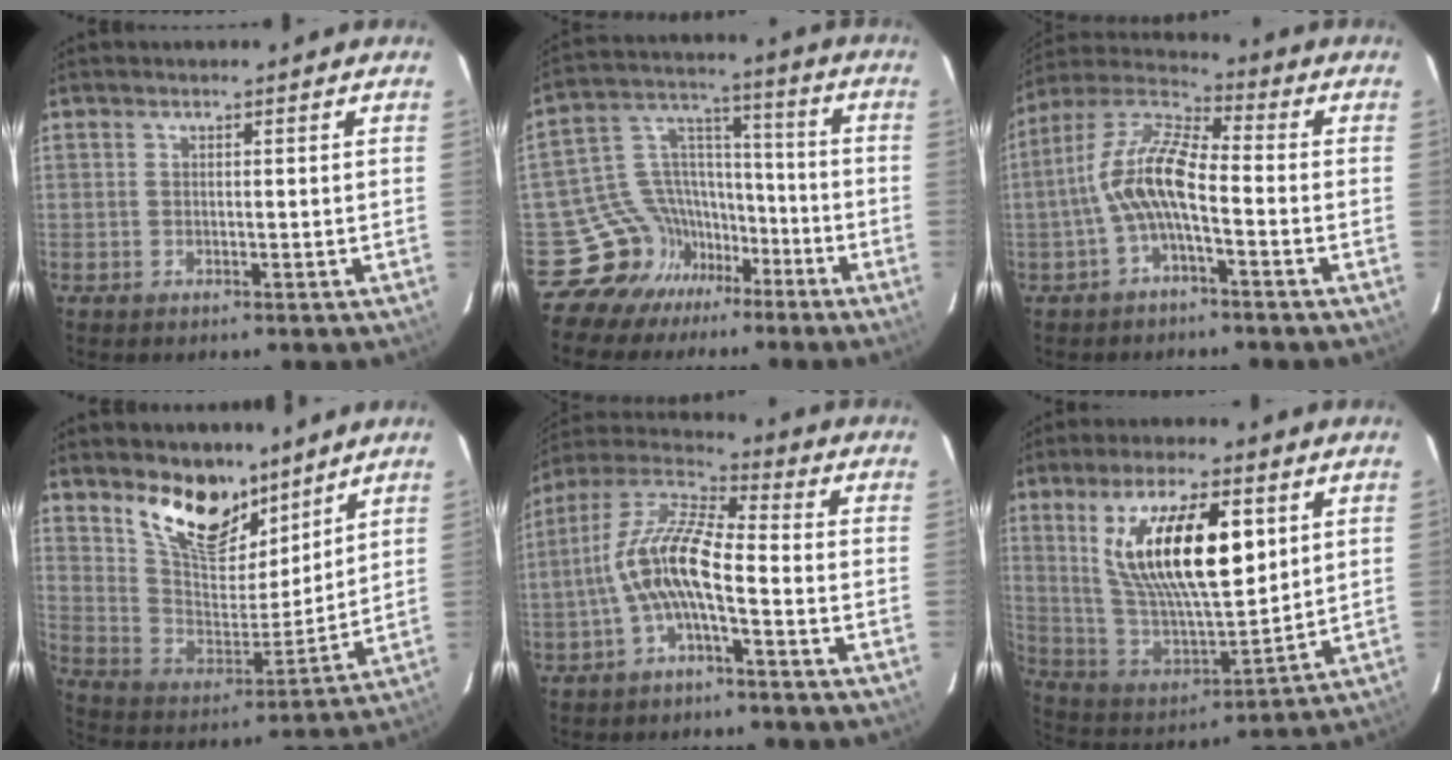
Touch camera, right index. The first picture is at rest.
{"total": 11.8, "force": [-8.3, 8.3, 0.8], "torque": [-0.023, 0.077, -0.142]}
{"total": 10.1, "force": [-2.7, 3.0, 9.3], "torque": [-0.203, 0.017, -0.053]}
{"total": 15.3, "force": [11.0, 7.0, 8.0], "torque": [-0.145, -0.008, 0.201]}
{"total": 10.6, "force": [-3.0, 2.6, 9.8], "torque": [-0.211, 0.015, -0.061]}
{"total": 19.4, "force": [6.7, 6.8, 16.9], "torque": [-0.306, -0.004, 0.133]}